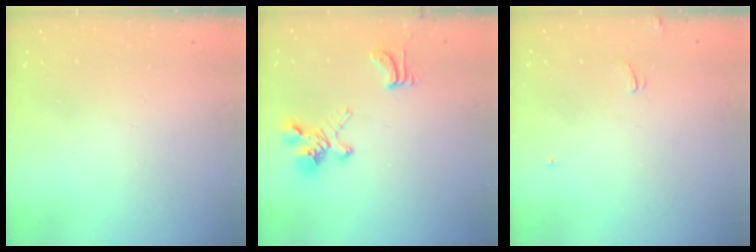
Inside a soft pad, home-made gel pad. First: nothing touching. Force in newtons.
{"total": 3.9, "press": 3.6, "slide": 1.6}
{"total": 3.5, "press": 3.5, "slide": 0.4}